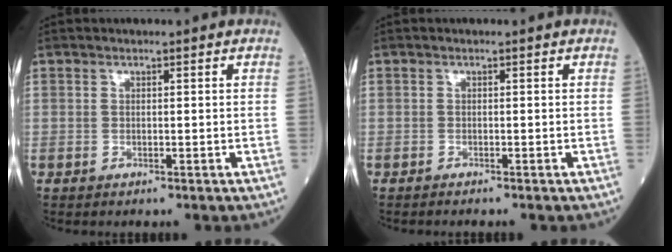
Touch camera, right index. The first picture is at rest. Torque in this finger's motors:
{"motor_torque": [-0.10, -0.08, 0.05, -0.01]}